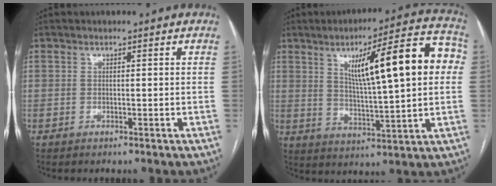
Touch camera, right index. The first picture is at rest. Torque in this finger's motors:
{"motor_torque": [1.36, 0.78, 1.02, 0.21]}